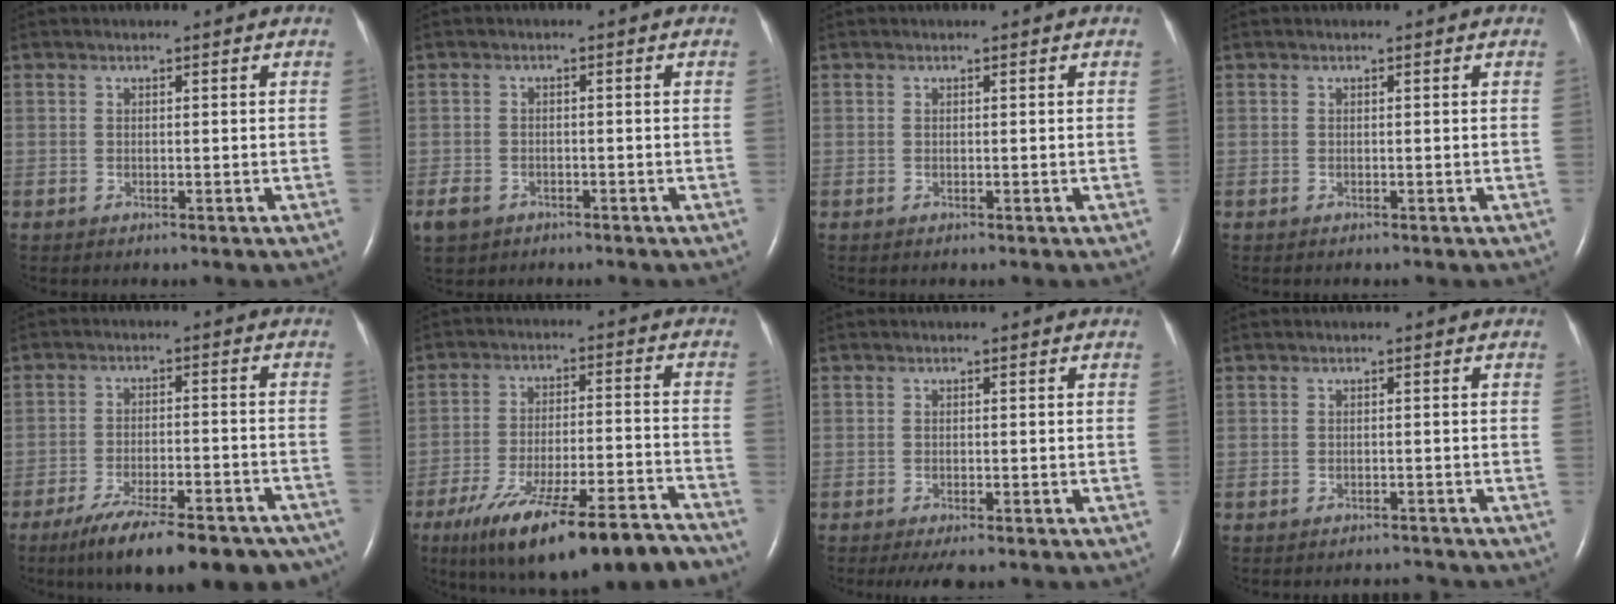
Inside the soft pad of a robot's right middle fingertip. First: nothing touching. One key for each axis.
{"total": 4.6, "fx": -2.9, "fy": 3.1, "fz": 1.5, "tx": -0.034, "ty": -0.001, "tz": -0.046}
{"total": 0.0}
{"total": 0.0}
{"total": 19.9, "fx": -16.1, "fy": 4.8, "fz": 10.7, "tx": -0.123, "ty": -0.003, "tz": -0.223}
{"total": 20.7, "fx": -15.7, "fy": 3.1, "fz": 13.2, "tx": -0.175, "ty": -0.003, "tz": -0.243}
{"total": 4.1, "fx": -3.2, "fy": 0.9, "fz": 2.4, "tx": -0.033, "ty": -0.010, "tz": -0.046}
{"total": 1.8, "fx": -1.8, "fy": -0.1, "fz": -0.2, "tx": 0.003, "ty": -0.008, "tz": -0.021}